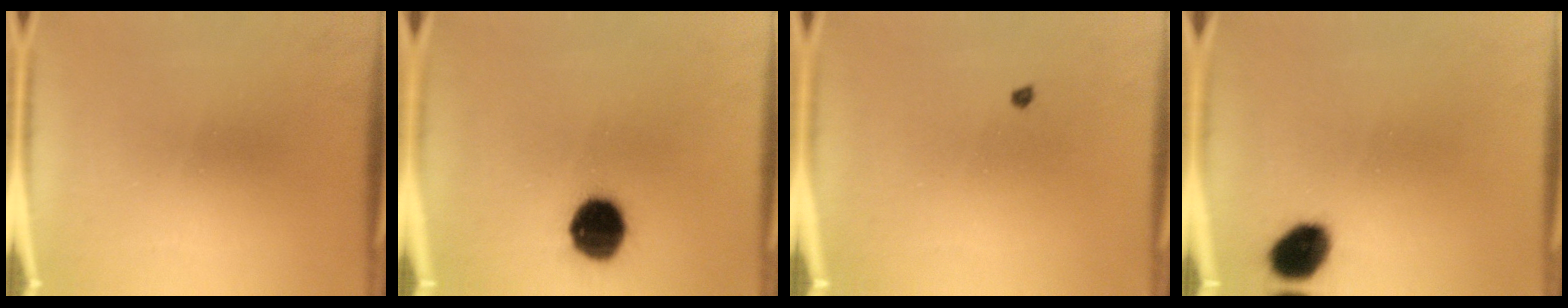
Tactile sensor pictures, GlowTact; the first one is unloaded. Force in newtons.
{"total": 12.2}
{"total": 0.6}
{"total": 7.8}